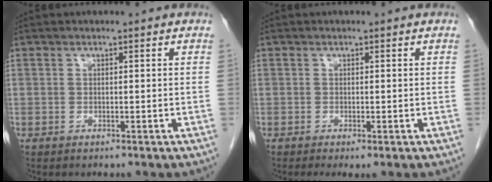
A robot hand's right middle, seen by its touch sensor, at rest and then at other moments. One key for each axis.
{"total": 1.6, "fx": -0.8, "fy": 0.2, "fz": 1.3, "tx": -0.024, "ty": -0.010, "tz": -0.009}